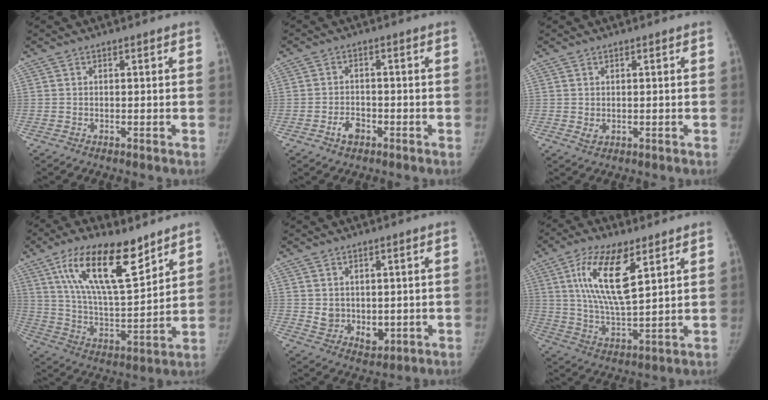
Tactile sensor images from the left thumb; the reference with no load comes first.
{"total": 3.4, "force": [-1.8, 2.2, 1.8], "torque": [-0.024, 0.014, -0.029]}
{"total": 1.7, "force": [0.2, 1.1, 1.2], "torque": [-0.018, -0.005, 0.010]}
{"total": 19.1, "force": [11.3, 6.8, 13.8], "torque": [-0.213, -0.056, 0.211]}
{"total": 5.8, "force": [1.1, 4.6, 3.3], "torque": [-0.033, -0.020, 0.040]}
{"total": 14.3, "force": [6.3, 5.0, 11.9], "torque": [-0.218, -0.029, 0.121]}